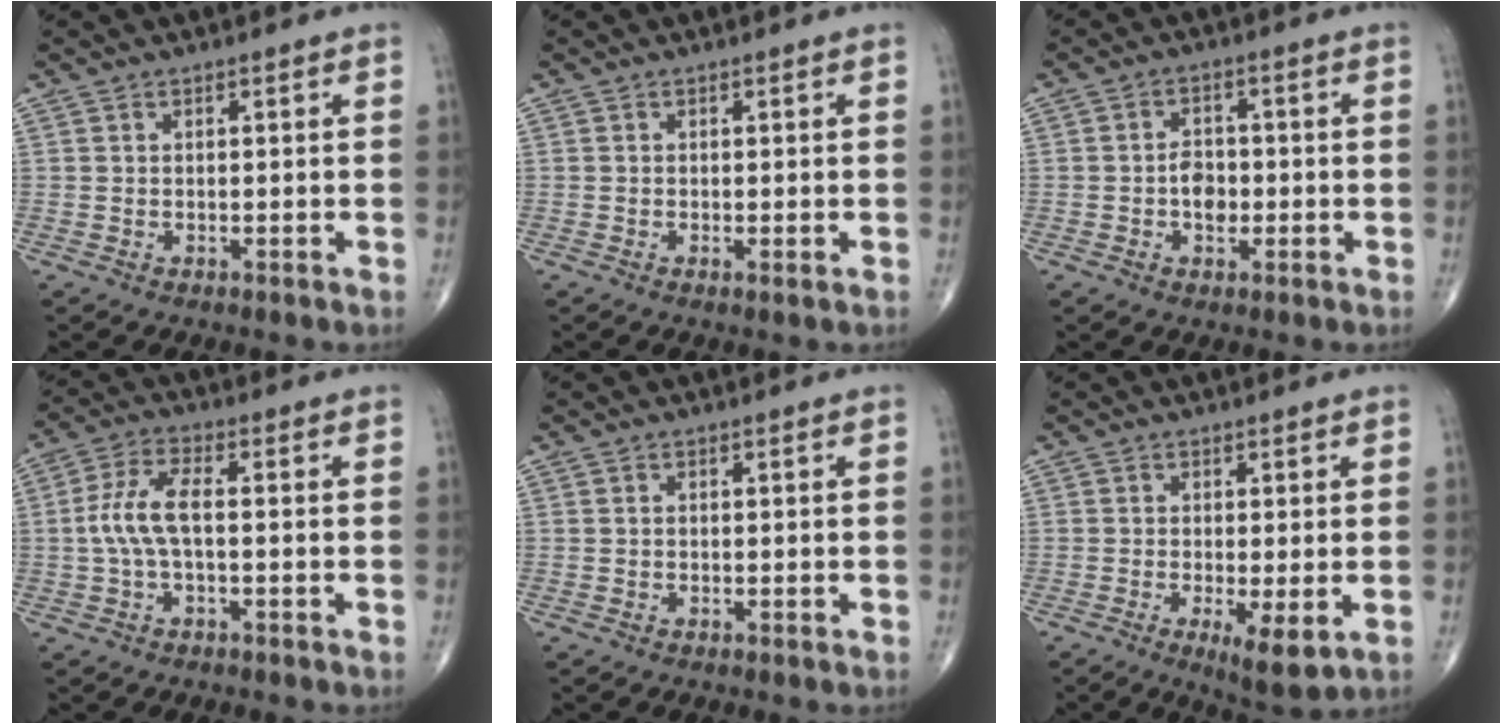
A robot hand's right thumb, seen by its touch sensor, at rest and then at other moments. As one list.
[{"total": 0.6, "force": [-0.1, 0.1, 0.6], "torque": [-0.013, -0.004, -0.004]}, {"total": 4.6, "force": [-0.8, 3.2, 3.2], "torque": [-0.037, 0.009, -0.016]}, {"total": 7.2, "force": [-0.4, 2.8, 6.7], "torque": [-0.154, 0.022, -0.013]}, {"total": 0.0}, {"total": 6.1, "force": [-1.7, 1.6, 5.6], "torque": [-0.096, -0.020, -0.026]}]